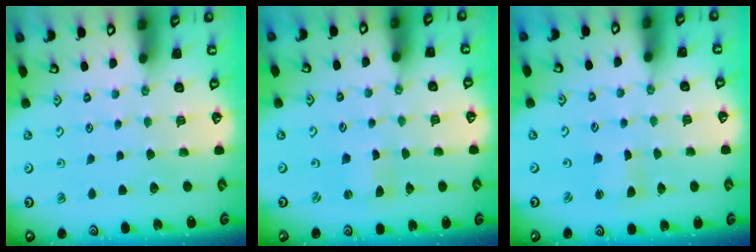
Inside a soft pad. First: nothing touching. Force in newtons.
{"total": 0.8, "press": 0.8, "slide": 0.2}
{"total": 0.9, "press": 0.9, "slide": 0.1}